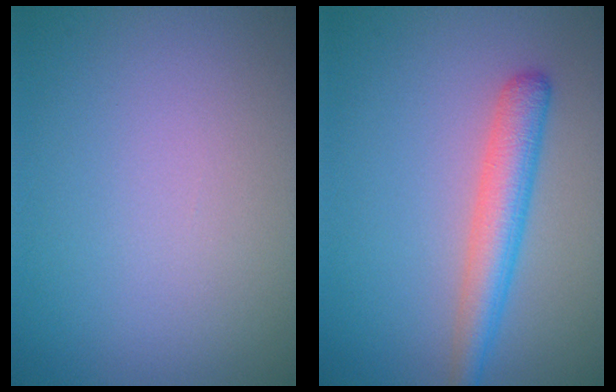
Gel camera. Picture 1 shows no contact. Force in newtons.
{"total": 3.6, "press": 3.6, "slide": 0.2}